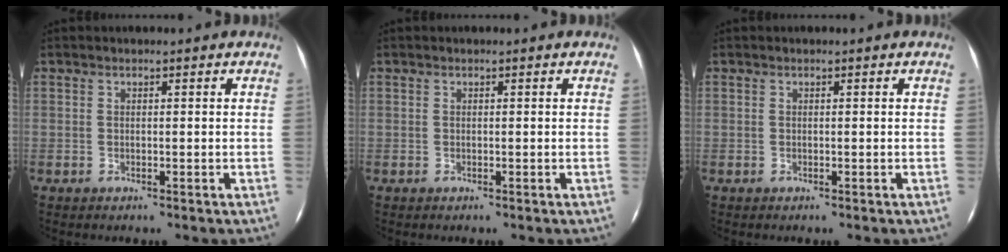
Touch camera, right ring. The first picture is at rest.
{"total": 0.0}
{"total": 0.0}